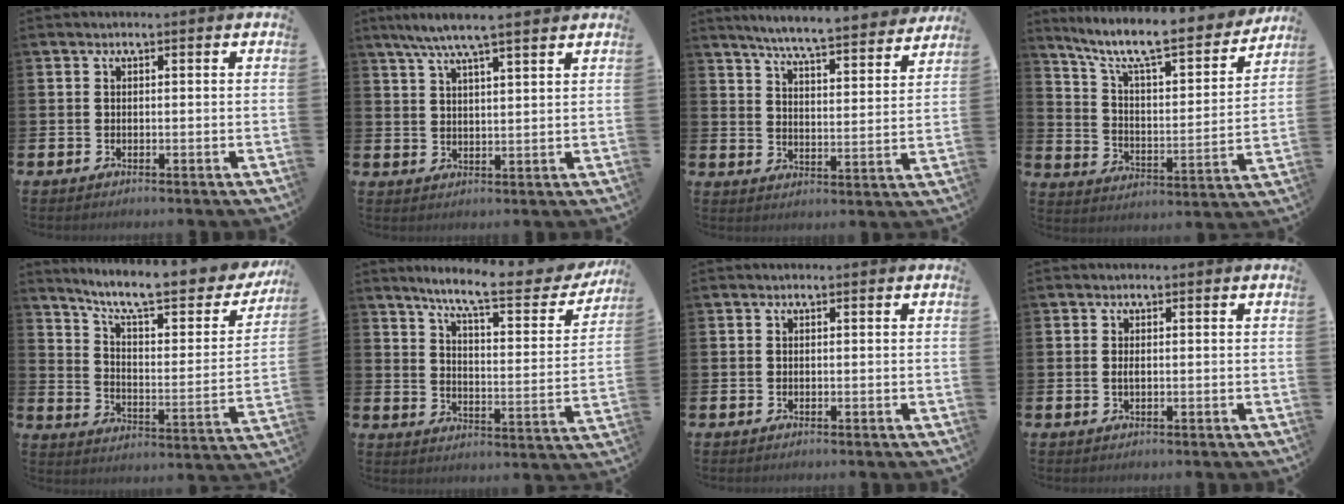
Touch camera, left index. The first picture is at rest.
{"total": 6.2, "force": [5.5, 0.1, 2.8], "torque": [-0.069, -0.014, 0.097]}
{"total": 6.5, "force": [6.2, -0.2, 1.9], "torque": [-0.053, -0.049, 0.104]}
{"total": 9.8, "force": [8.3, 1.9, 4.8], "torque": [-0.117, -0.058, 0.135]}
{"total": 10.1, "force": [8.5, 2.1, 5.0], "torque": [-0.119, -0.059, 0.138]}
{"total": 8.7, "force": [7.3, 1.2, 4.5], "torque": [-0.104, -0.048, 0.116]}
{"total": 0.0}
{"total": 0.7, "force": [0.0, 0.3, 0.7], "torque": [-0.014, 0.002, 0.000]}